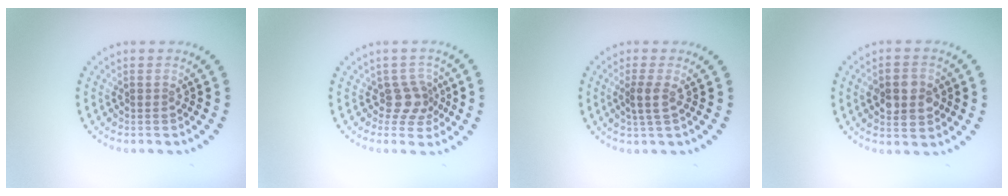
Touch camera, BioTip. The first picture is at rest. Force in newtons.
{"total": 2.4, "press": 1.8, "slide": 1.6}
{"total": 1.8, "press": 1.5, "slide": 1.1}
{"total": 4.5, "press": 4.5, "slide": 0.1}